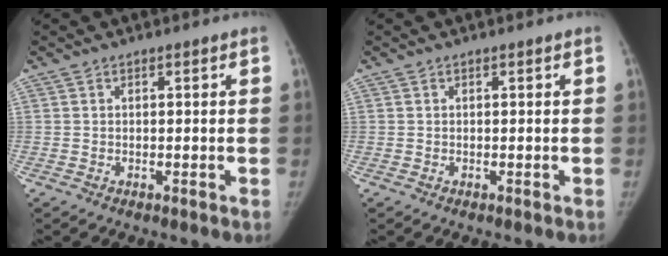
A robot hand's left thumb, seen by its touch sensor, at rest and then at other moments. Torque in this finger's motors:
{"motor_torque": [0.04, -0.04, 0.05, -0.05, 0.00]}